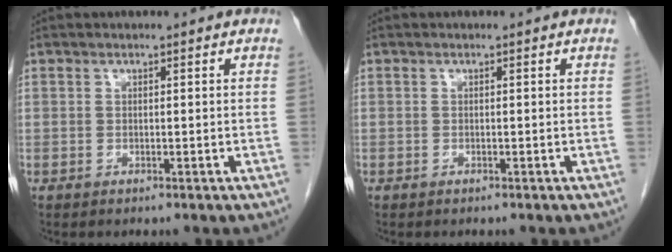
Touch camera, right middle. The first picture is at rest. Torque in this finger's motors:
{"motor_torque": [0.00, -0.05, -0.69, -0.21]}